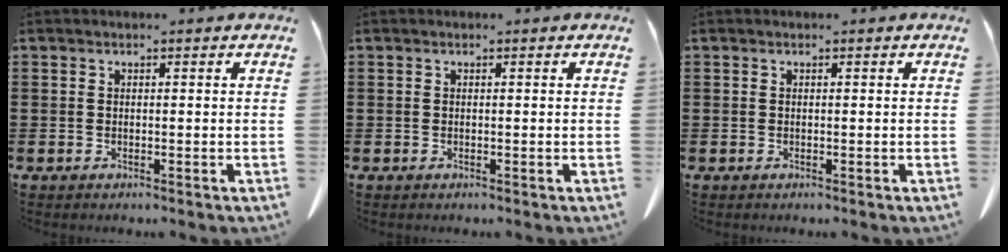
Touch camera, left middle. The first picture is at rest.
{"total": 0.0}
{"total": 0.0}